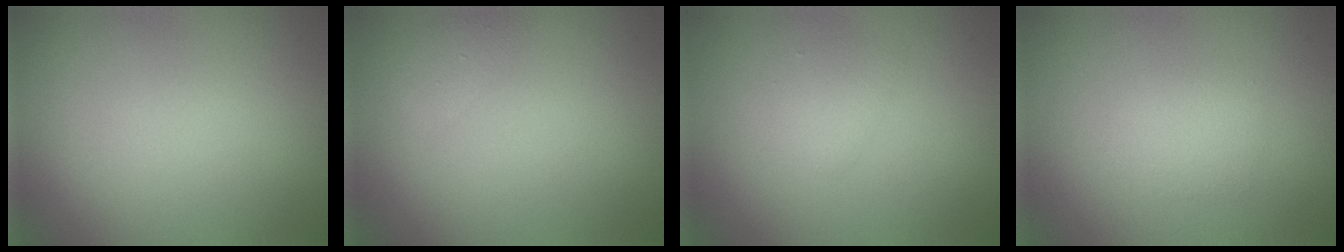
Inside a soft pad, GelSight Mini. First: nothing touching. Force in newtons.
{"total": 1.3, "press": 1.3, "slide": 0.0}
{"total": 1.4, "press": 1.4, "slide": 0.0}
{"total": 1.5, "press": 1.5, "slide": 0.1}